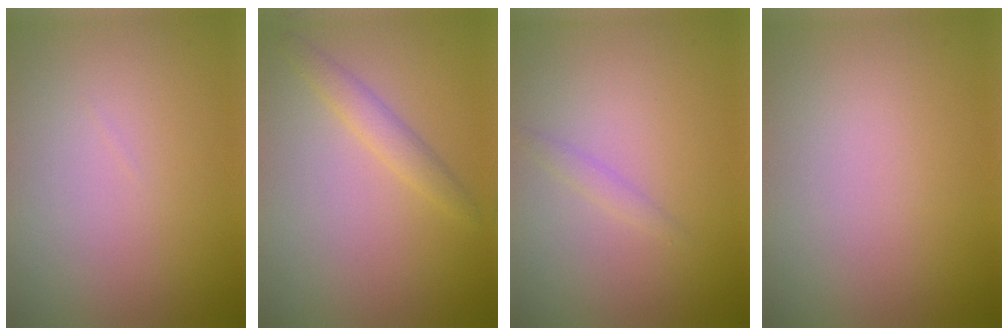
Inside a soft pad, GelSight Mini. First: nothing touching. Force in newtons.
{"total": 1.9, "press": 1.9, "slide": 0.1}
{"total": 0.8, "press": 0.8, "slide": 0.0}
{"total": 0.0}